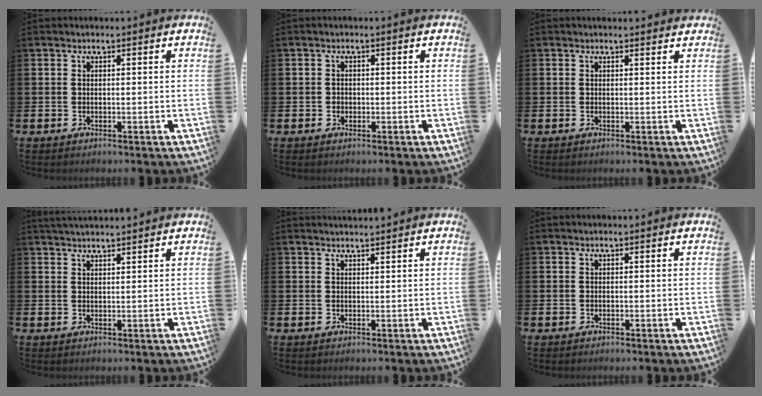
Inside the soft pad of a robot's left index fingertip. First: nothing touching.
{"total": 0.8, "force": [-0.2, 0.8, 0.1], "torque": [-0.005, 0.007, -0.005]}
{"total": 0.5, "force": [0.5, 0.1, 0.1], "torque": [0.006, -0.003, 0.008]}
{"total": 2.3, "force": [2.3, 0.2, 0.3], "torque": [-0.010, -0.007, 0.042]}
{"total": 1.3, "force": [1.3, -0.1, 0.1], "torque": [-0.003, -0.004, 0.024]}
{"total": 0.0}